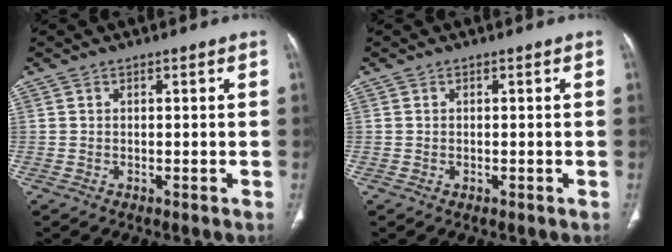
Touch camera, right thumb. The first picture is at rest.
{"total": 0.0}